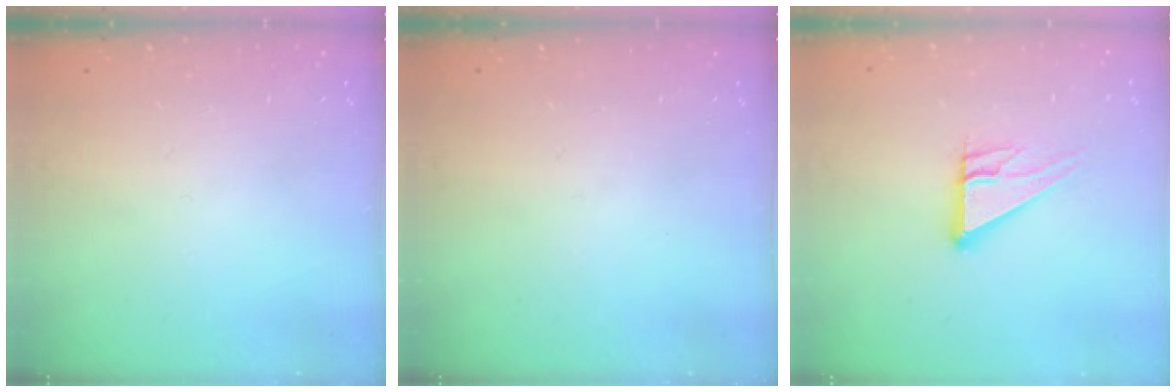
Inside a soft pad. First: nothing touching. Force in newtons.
{"total": 0.0}
{"total": 10.2, "press": 10.2, "slide": 1.0}